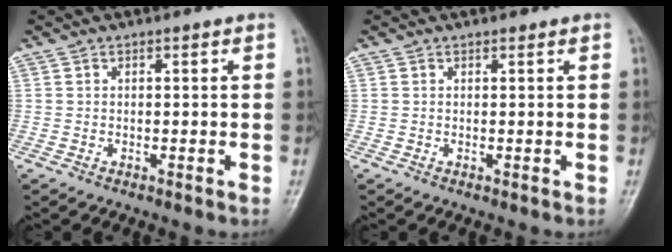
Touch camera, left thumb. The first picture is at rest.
{"total": 0.0}